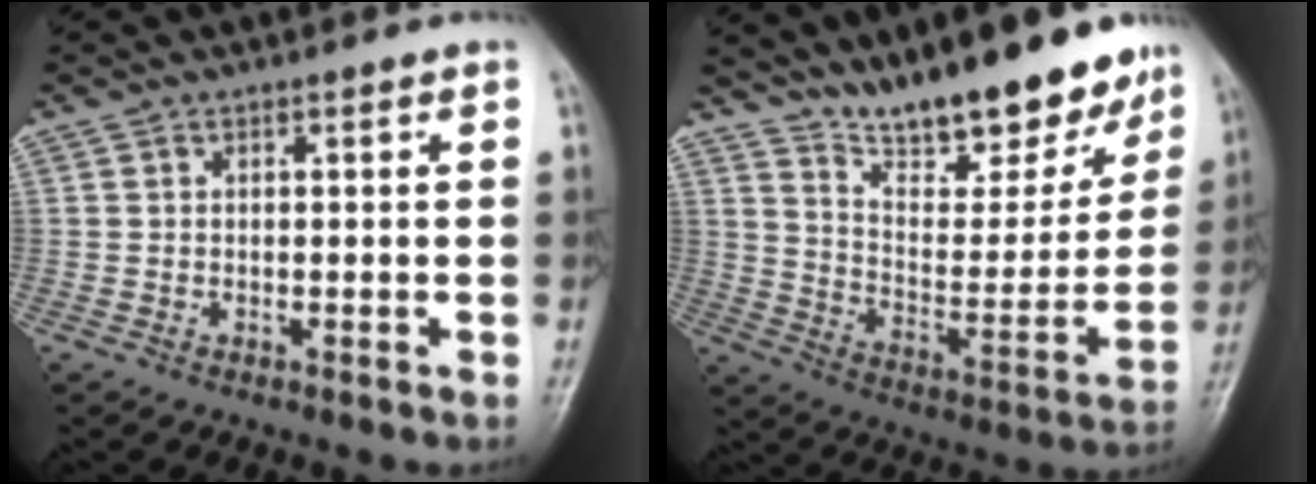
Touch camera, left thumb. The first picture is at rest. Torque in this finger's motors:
{"motor_torque": [1.12, -0.20, 1.27, -1.50, 0.29]}